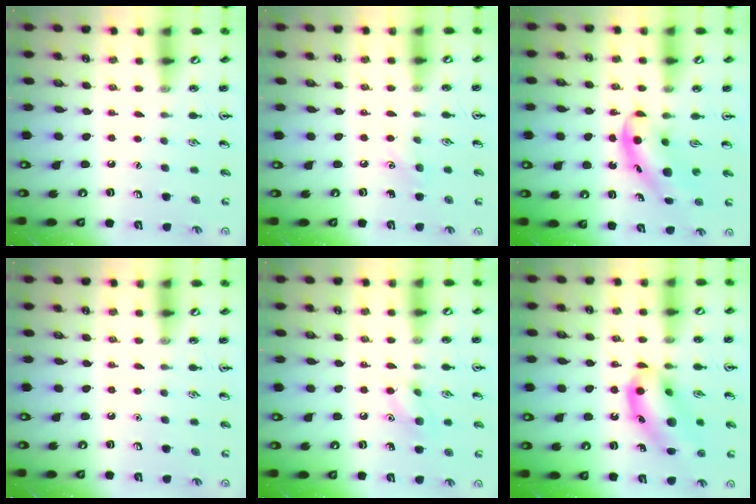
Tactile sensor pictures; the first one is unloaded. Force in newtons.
{"total": 5.3, "press": 5.2, "slide": 1.2}
{"total": 5.4, "press": 5.4, "slide": 0.6}
{"total": 0.0}
{"total": 7.3, "press": 7.1, "slide": 1.4}
{"total": 13.7, "press": 13.5, "slide": 1.9}